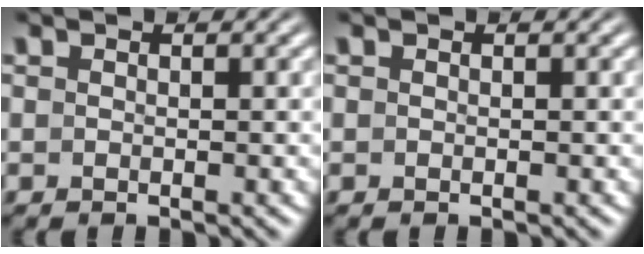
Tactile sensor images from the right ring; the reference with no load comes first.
{"total": 0.0}